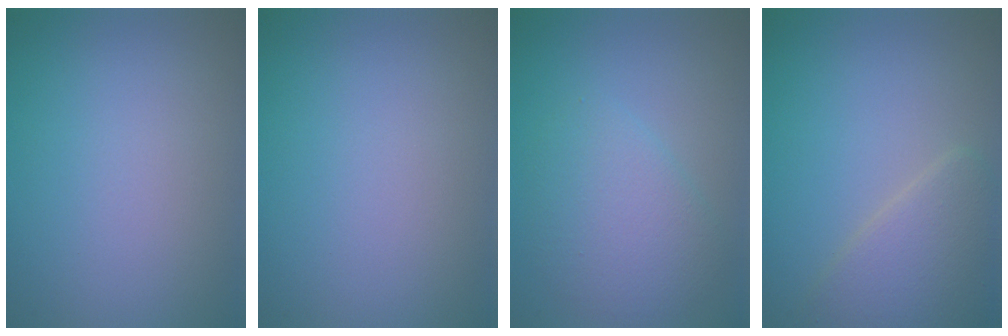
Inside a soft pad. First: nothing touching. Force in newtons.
{"total": 0.0}
{"total": 3.7, "press": 3.7, "slide": 0.1}
{"total": 3.8, "press": 3.8, "slide": 0.2}